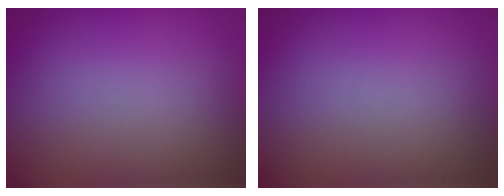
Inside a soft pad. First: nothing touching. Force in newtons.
{"total": 0.0}